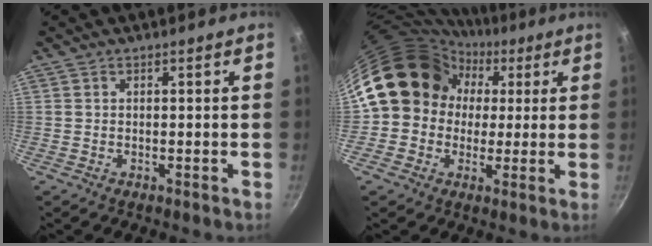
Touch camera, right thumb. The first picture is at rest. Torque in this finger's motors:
{"motor_torque": [1.80, 3.21, 1.04, -0.98, 0.47]}